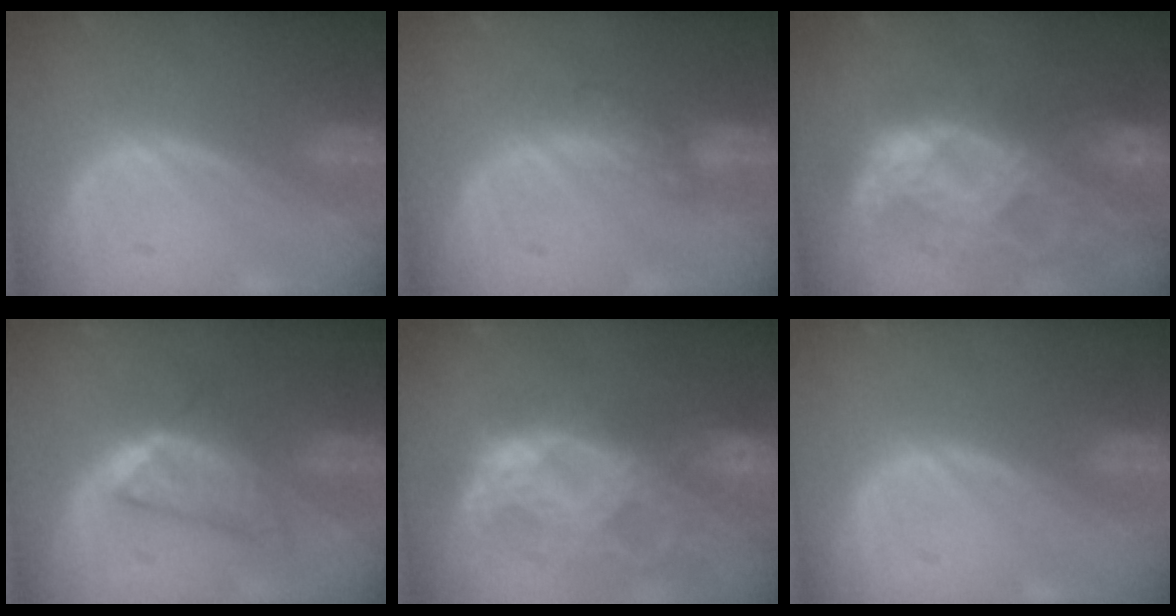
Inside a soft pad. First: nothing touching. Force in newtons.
{"total": 4.2, "press": 4.1, "slide": 0.7}
{"total": 10.4, "press": 9.2, "slide": 4.9}
{"total": 6.4, "press": 5.6, "slide": 3.1}
{"total": 10.5, "press": 9.2, "slide": 5.0}
{"total": 0.0}